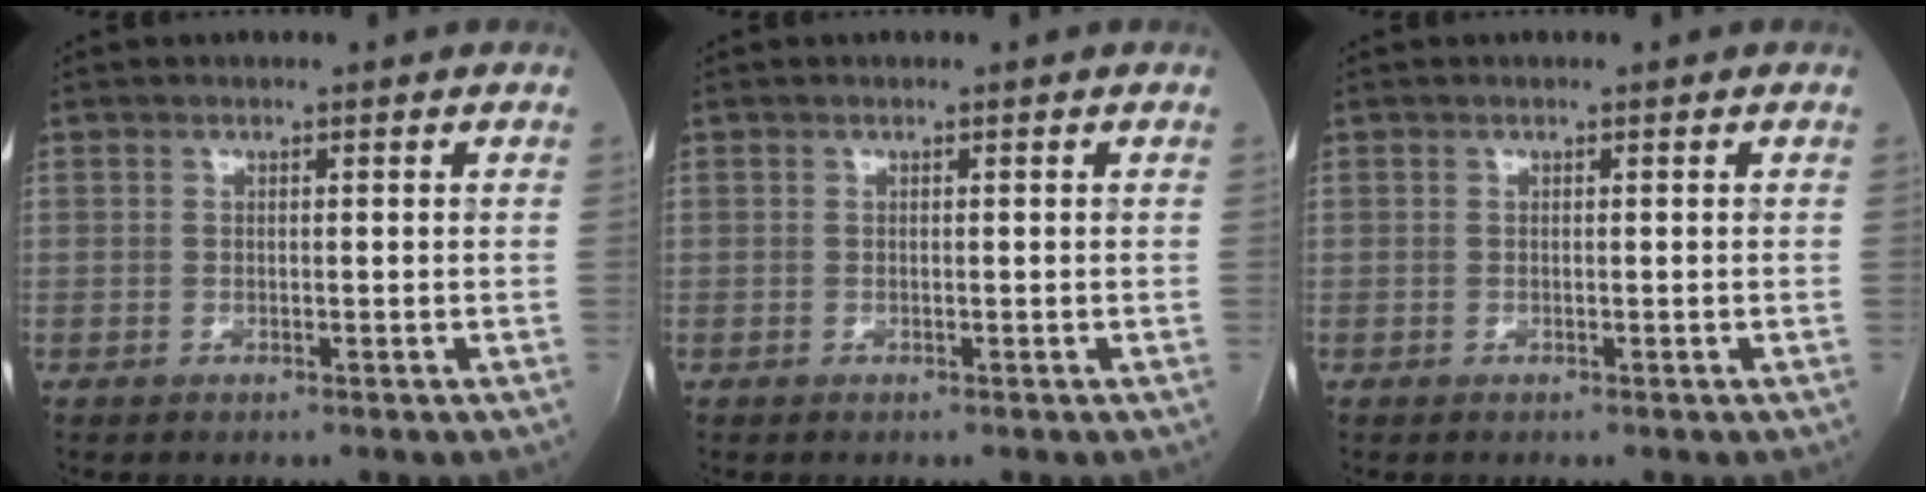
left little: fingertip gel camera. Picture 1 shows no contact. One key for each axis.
{"total": 0.0}
{"total": 0.0}